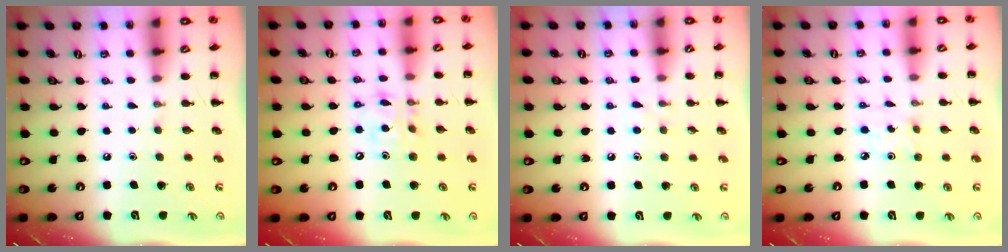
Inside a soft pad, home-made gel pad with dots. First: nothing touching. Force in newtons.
{"total": 12.1, "press": 11.8, "slide": 2.9}
{"total": 4.8, "press": 4.5, "slide": 1.9}
{"total": 1.7, "press": 1.6, "slide": 0.6}